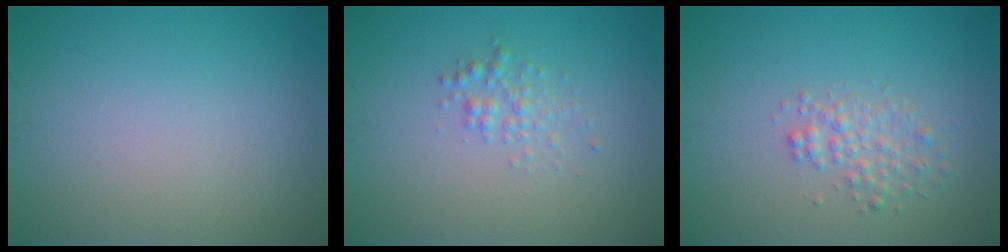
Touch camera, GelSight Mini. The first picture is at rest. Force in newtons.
{"total": 1.5, "press": 1.5, "slide": 0.0}
{"total": 2.0, "press": 2.0, "slide": 0.1}